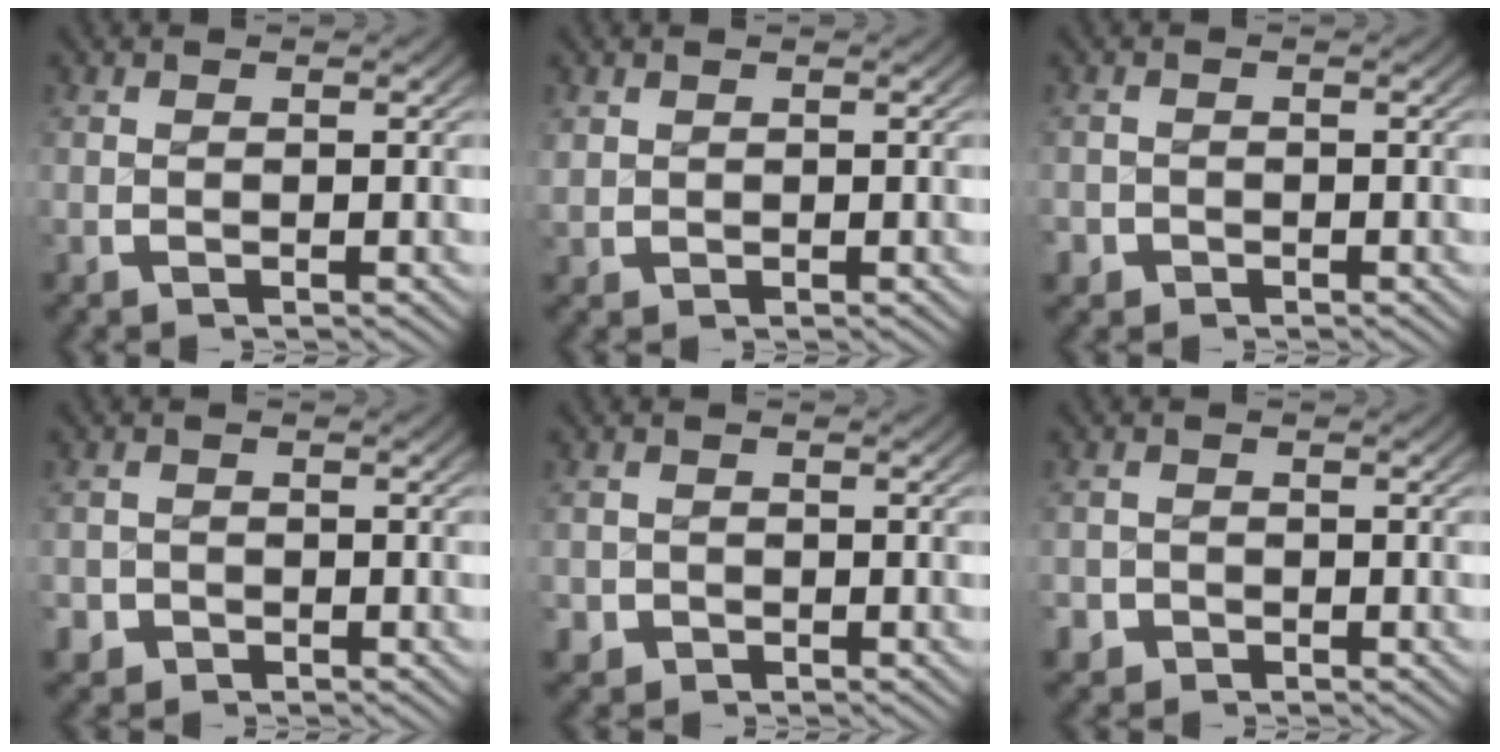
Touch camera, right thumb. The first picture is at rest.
{"total": 0.7, "force": [0.5, 0.5, -0.3], "torque": [0.006, -0.001, 0.015]}
{"total": 1.8, "force": [-1.3, 1.2, -0.4], "torque": [0.003, -0.014, -0.021]}
{"total": 2.8, "force": [-2.0, 1.9, -0.2], "torque": [-0.004, -0.022, -0.029]}
{"total": 2.5, "force": [-1.6, 1.9, -0.1], "torque": [-0.008, -0.021, -0.021]}
{"total": 2.4, "force": [-1.8, 1.5, -0.4], "torque": [-0.001, -0.019, -0.028]}